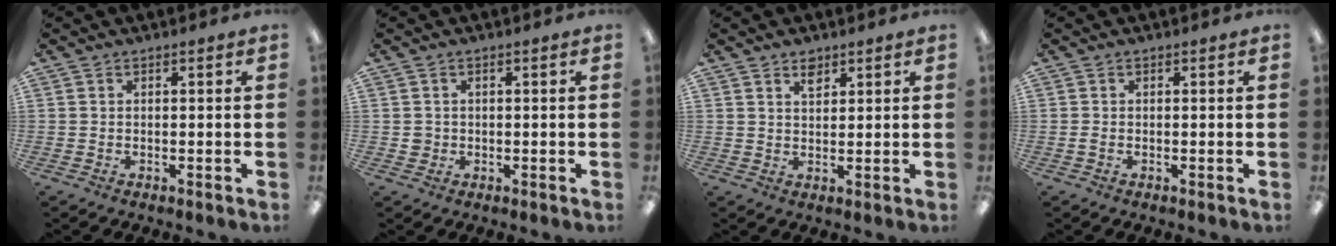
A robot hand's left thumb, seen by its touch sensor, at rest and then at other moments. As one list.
[{"total": 1.9, "force": [0.1, 1.8, 0.4], "torque": [-0.003, 0.001, -0.003]}, {"total": 3.1, "force": [2.3, 1.6, 1.3], "torque": [-0.014, -0.006, 0.039]}, {"total": 0.8, "force": [-0.2, 0.4, 0.7], "torque": [-0.012, 0.001, -0.003]}]